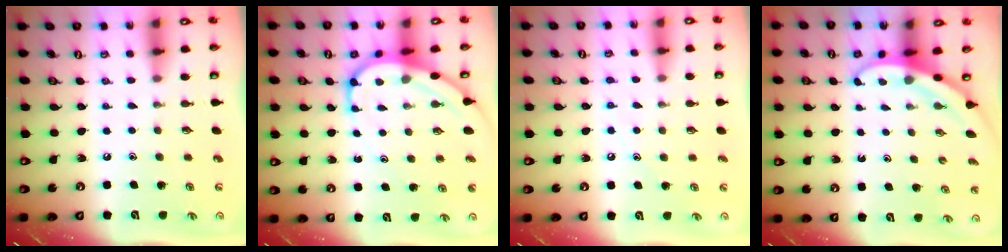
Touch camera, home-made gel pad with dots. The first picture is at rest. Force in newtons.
{"total": 8.9, "press": 8.9, "slide": 0.3}
{"total": 5.3, "press": 5.2, "slide": 0.6}
{"total": 3.1, "press": 3.1, "slide": 0.2}